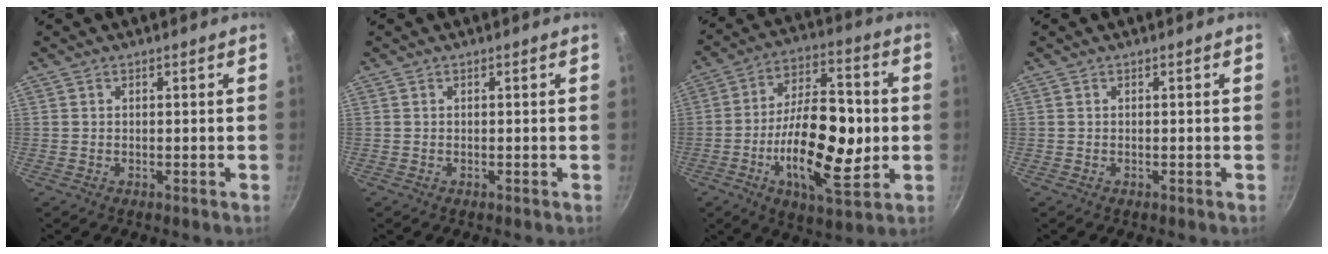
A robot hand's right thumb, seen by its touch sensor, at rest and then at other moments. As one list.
[{"total": 0.0}, {"total": 20.4, "force": [-3.0, 9.2, 18.0], "torque": [-0.271, 0.017, -0.052]}, {"total": 0.0}]